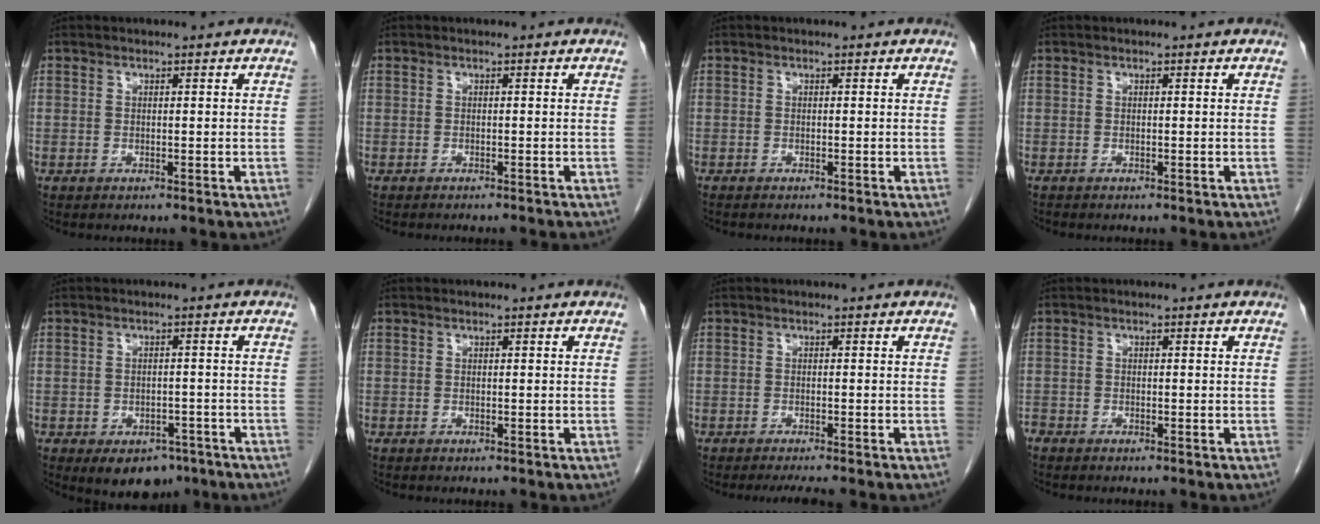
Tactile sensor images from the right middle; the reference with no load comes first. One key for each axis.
{"total": 3.6, "fx": -3.3, "fy": 0.2, "fz": 1.5, "tx": -0.016, "ty": -0.002, "tz": -0.042}
{"total": 0.6, "fx": -0.6, "fy": 0.1, "fz": 0.2, "tx": -0.008, "ty": -0.001, "tz": -0.009}
{"total": 0.0}
{"total": 6.4, "fx": -4.0, "fy": 4.0, "fz": 3.0, "tx": -0.029, "ty": 0.004, "tz": -0.047}
{"total": 0.0}
{"total": 3.0, "fx": -2.6, "fy": -0.1, "fz": 1.5, "tx": -0.019, "ty": -0.006, "tz": -0.039}
{"total": 0.9, "fx": -0.9, "fy": 0.2, "fz": 0.1, "tx": -0.004, "ty": -0.002, "tz": -0.017}